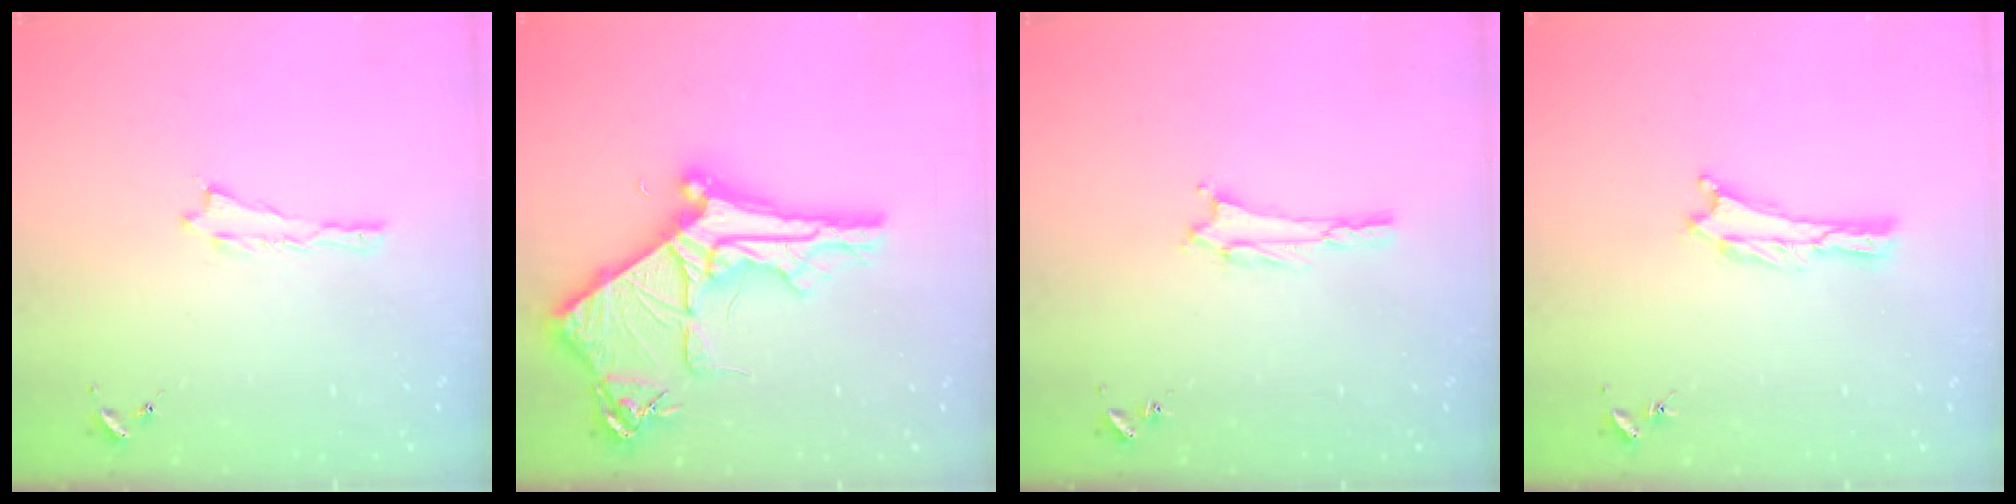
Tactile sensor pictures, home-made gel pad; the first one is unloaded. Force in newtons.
{"total": 11.1, "press": 11.0, "slide": 1.3}
{"total": 1.5, "press": 1.5, "slide": 0.3}
{"total": 0.0}